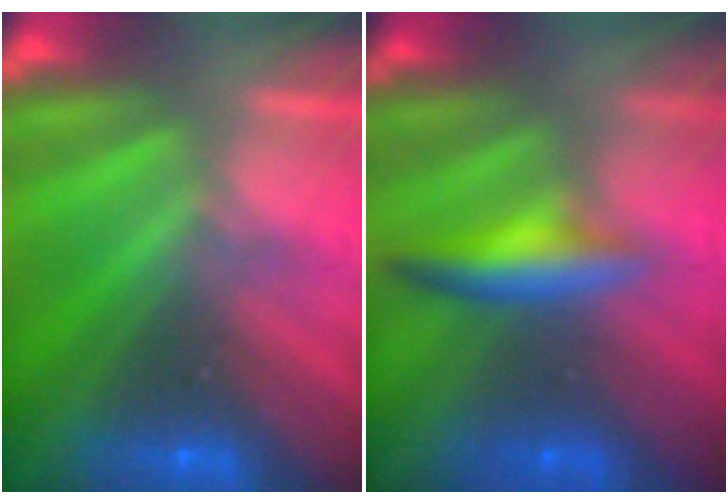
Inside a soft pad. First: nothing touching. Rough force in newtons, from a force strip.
{"total": 2.4}